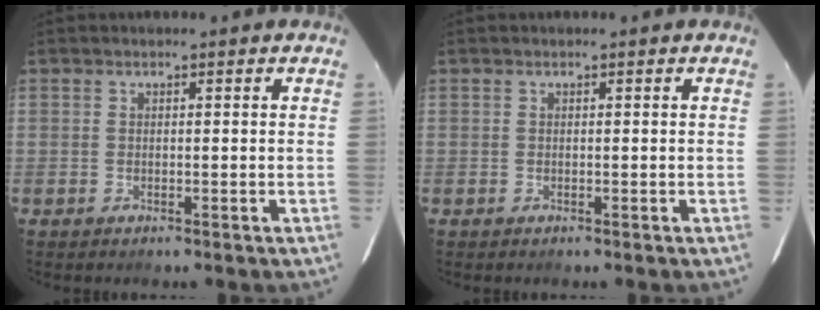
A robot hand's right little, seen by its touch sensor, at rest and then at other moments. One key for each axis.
{"total": 0.0}